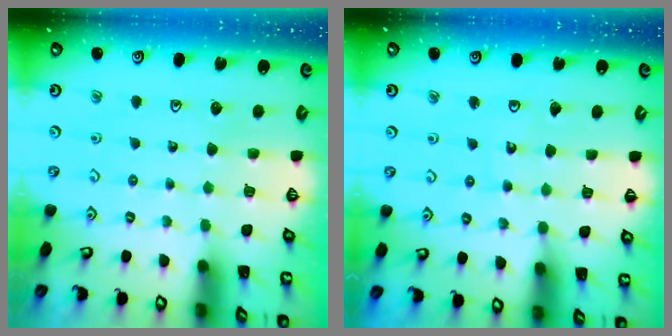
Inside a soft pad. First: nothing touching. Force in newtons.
{"total": 3.7, "press": 3.7, "slide": 0.5}